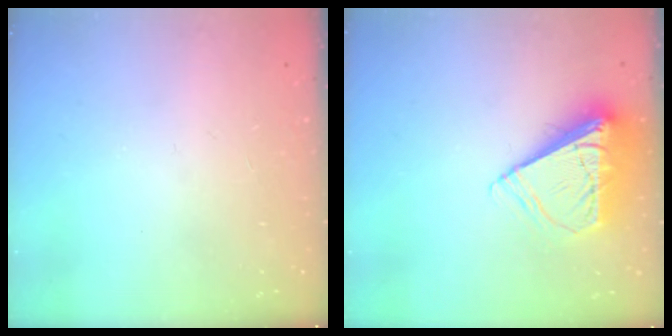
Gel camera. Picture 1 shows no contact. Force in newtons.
{"total": 10.6, "press": 10.6, "slide": 1.4}